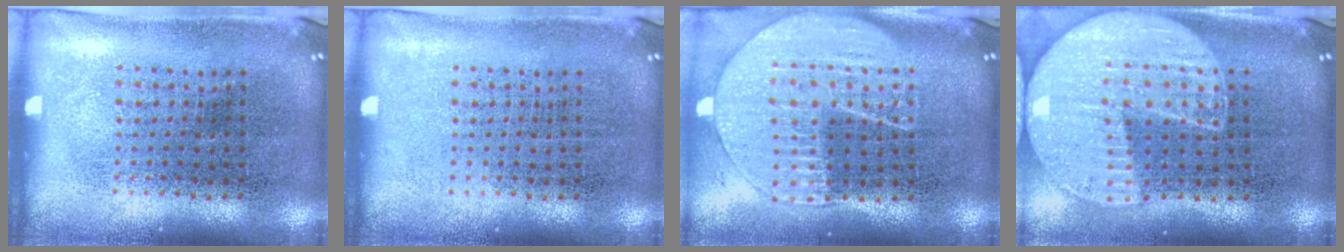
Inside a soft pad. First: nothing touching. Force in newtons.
{"total": 0.0}
{"total": 2.0, "press": 1.8, "slide": 0.9}
{"total": 2.1, "press": 1.8, "slide": 1.0}